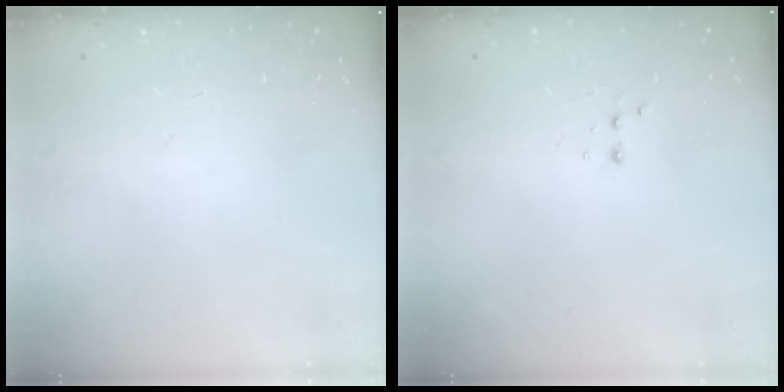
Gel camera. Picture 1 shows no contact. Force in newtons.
{"total": 2.5, "press": 2.4, "slide": 0.8}